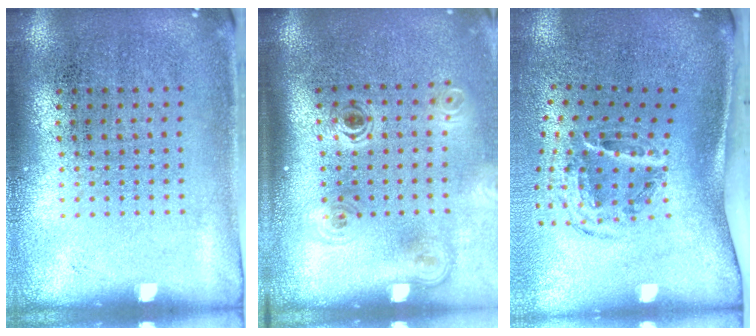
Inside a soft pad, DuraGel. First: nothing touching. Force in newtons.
{"total": 2.0, "press": 1.4, "slide": 1.5}
{"total": 2.0, "press": 1.2, "slide": 1.6}